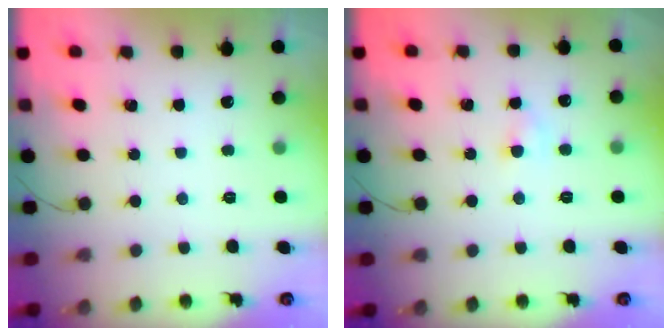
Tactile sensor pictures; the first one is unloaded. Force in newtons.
{"total": 3.0, "press": 2.8, "slide": 1.0}